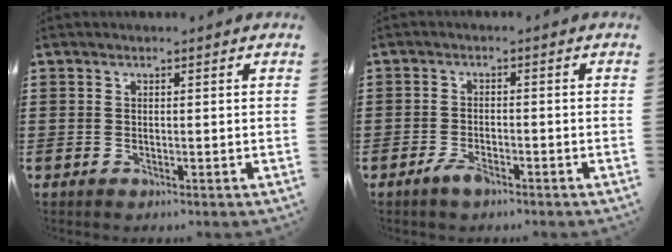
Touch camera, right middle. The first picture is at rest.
{"total": 1.3, "force": [-0.9, 0.5, 0.7], "torque": [-0.016, -0.004, -0.017]}